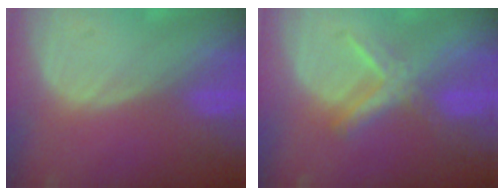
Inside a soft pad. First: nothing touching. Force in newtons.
{"total": 5.5, "press": 5.4, "slide": 1.1}